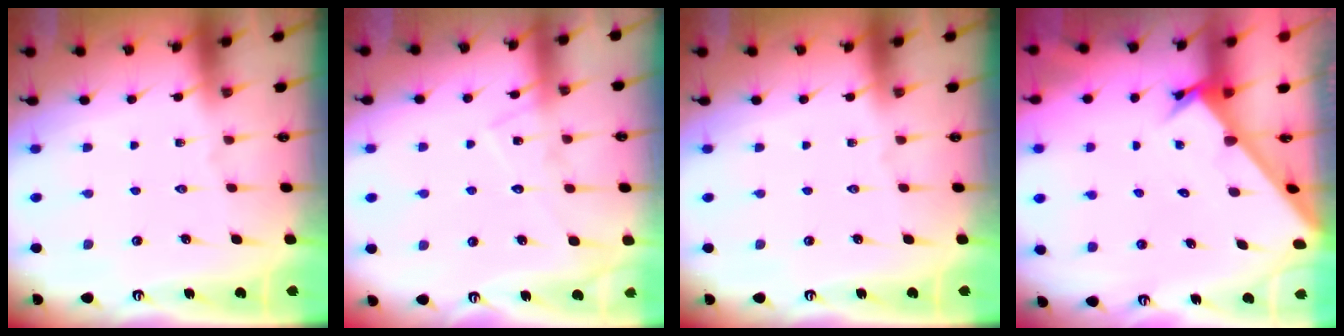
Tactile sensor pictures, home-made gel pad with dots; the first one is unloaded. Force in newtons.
{"total": 10.3, "press": 10.2, "slide": 0.8}
{"total": 0.0}
{"total": 2.6, "press": 2.6, "slide": 0.3}